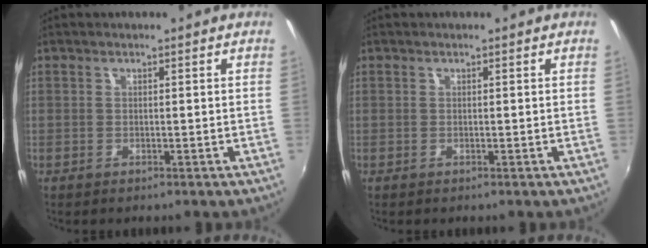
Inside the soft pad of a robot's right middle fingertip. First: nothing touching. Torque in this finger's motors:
{"motor_torque": [0.00, 0.00, 0.01, 0.00]}